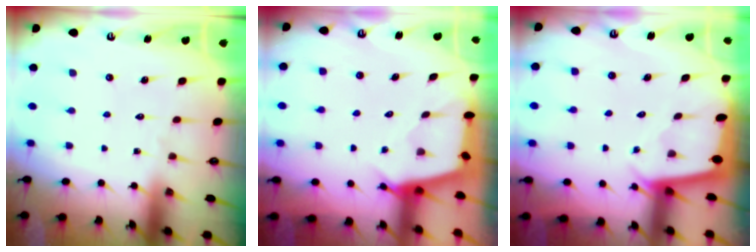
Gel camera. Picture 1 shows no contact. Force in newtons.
{"total": 2.7, "press": 2.7, "slide": 0.3}
{"total": 2.2, "press": 2.2, "slide": 0.1}